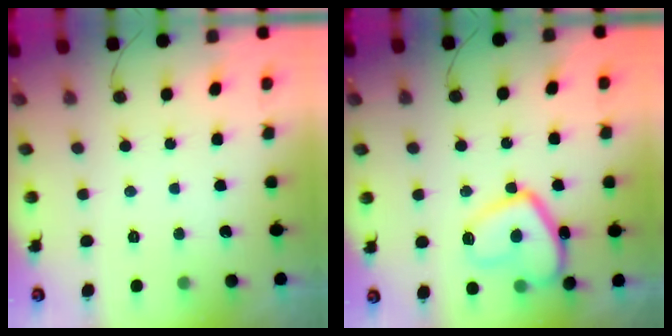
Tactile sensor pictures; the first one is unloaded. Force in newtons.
{"total": 13.9, "press": 13.8, "slide": 1.3}